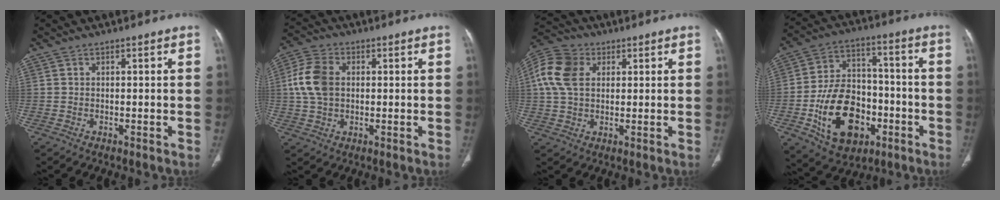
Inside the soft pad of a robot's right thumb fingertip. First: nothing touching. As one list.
[{"total": 8.8, "force": [0.8, 6.2, 6.2], "torque": [-0.133, 0.015, 0.015]}, {"total": 10.9, "force": [2.6, 7.8, 7.2], "torque": [-0.148, 0.017, 0.044]}, {"total": 19.0, "force": [-6.4, 12.8, 12.5], "torque": [-0.176, 0.036, -0.097]}]